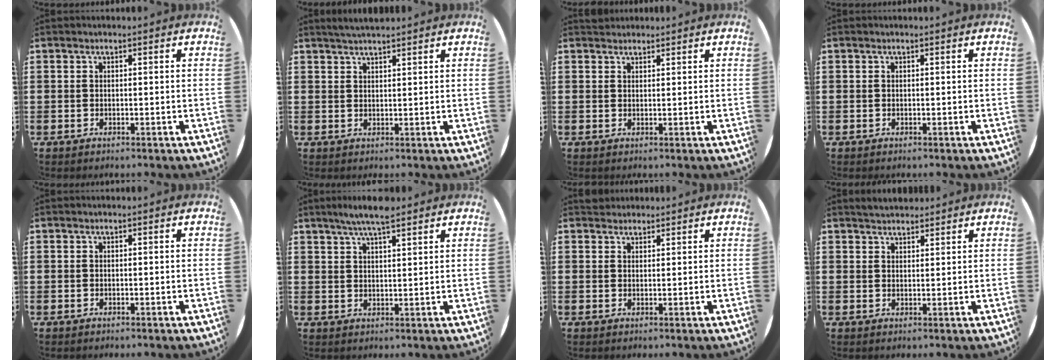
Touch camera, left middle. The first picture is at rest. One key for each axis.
{"total": 2.2, "fx": 2.1, "fy": 0.1, "fz": 0.6, "tx": -0.015, "ty": 0.002, "tz": 0.039}
{"total": 1.1, "fx": 1.1, "fy": 0.3, "fz": -0.1, "tx": 0.002, "ty": 0.003, "tz": 0.021}
{"total": 0.0}
{"total": 0.0}
{"total": 5.0, "fx": 4.2, "fy": 0.7, "fz": 2.6, "tx": -0.059, "ty": -0.004, "tz": 0.075}
{"total": 1.5, "fx": 1.4, "fy": 0.4, "fz": -0.2, "tx": 0.011, "ty": 0.000, "tz": 0.027}
{"total": 2.4, "fx": 2.3, "fy": 0.5, "fz": 0.2, "tx": -0.006, "ty": 0.000, "tz": 0.044}